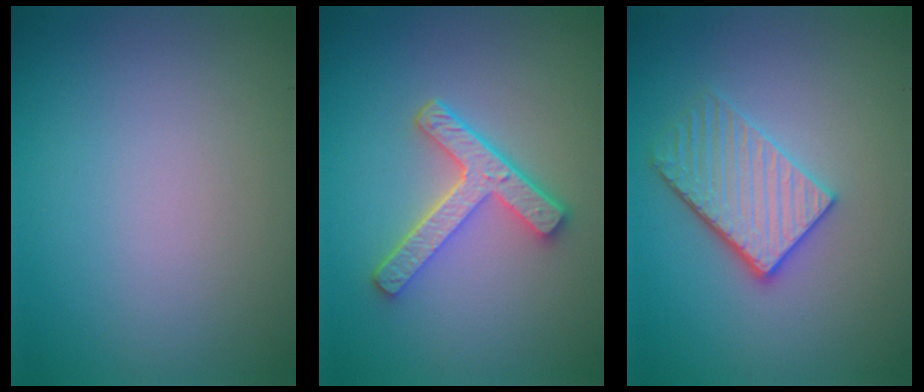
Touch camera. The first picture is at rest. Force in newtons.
{"total": 4.8, "press": 3.7, "slide": 3.2}
{"total": 3.9, "press": 3.4, "slide": 2.0}